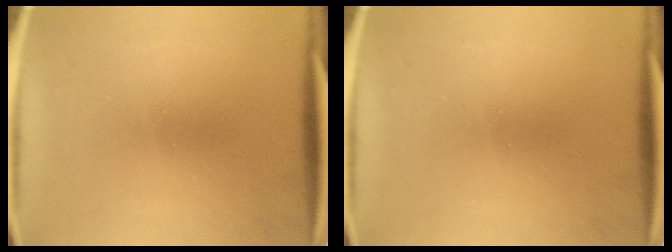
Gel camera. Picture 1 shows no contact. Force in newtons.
{"total": 0.0}